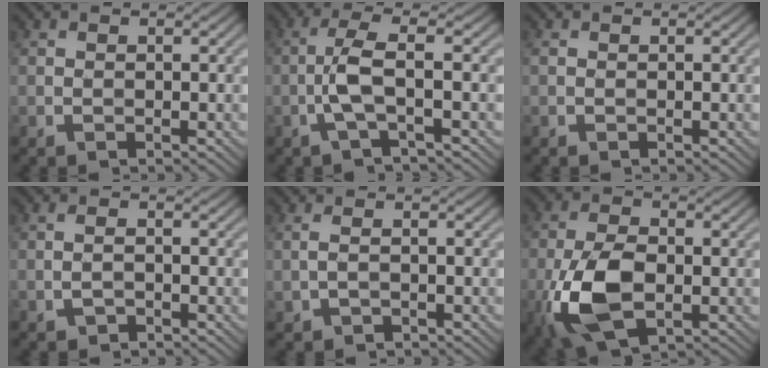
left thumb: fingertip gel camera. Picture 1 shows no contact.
{"total": 4.1, "force": [-1.2, 0.2, 3.9], "torque": [-0.087, 0.016, -0.032]}
{"total": 0.7, "force": [0.1, 0.5, 0.4], "torque": [-0.014, 0.004, 0.001]}
{"total": 1.3, "force": [-0.6, 0.6, 1.0], "torque": [-0.023, 0.002, -0.013]}
{"total": 1.4, "force": [-0.1, 0.6, 1.3], "torque": [-0.037, 0.002, 0.000]}
{"total": 11.5, "force": [-3.2, 6.3, 9.1], "torque": [-0.221, -0.016, -0.066]}